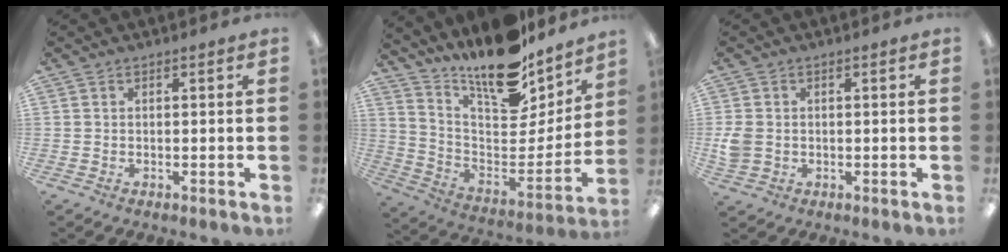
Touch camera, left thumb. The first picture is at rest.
{"total": 17.1, "force": [15.4, 4.7, 5.8], "torque": [-0.092, -0.137, 0.266]}
{"total": 3.9, "force": [-0.1, 3.3, 2.1], "torque": [-0.036, 0.002, -0.002]}